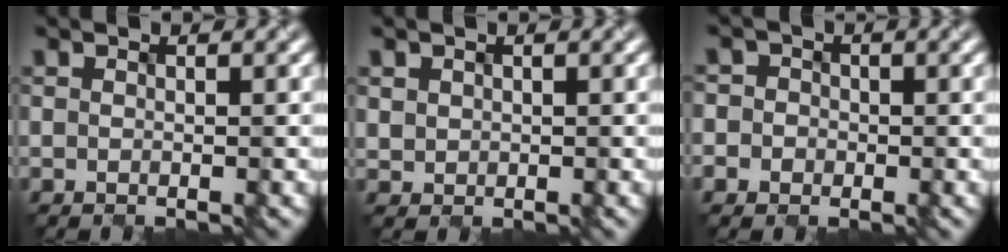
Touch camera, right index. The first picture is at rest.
{"total": 0.6, "force": [0.1, 0.5, -0.3], "torque": [-0.006, 0.000, 0.016]}
{"total": 1.9, "force": [-0.4, 1.9, 0.0], "torque": [0.010, 0.003, -0.017]}